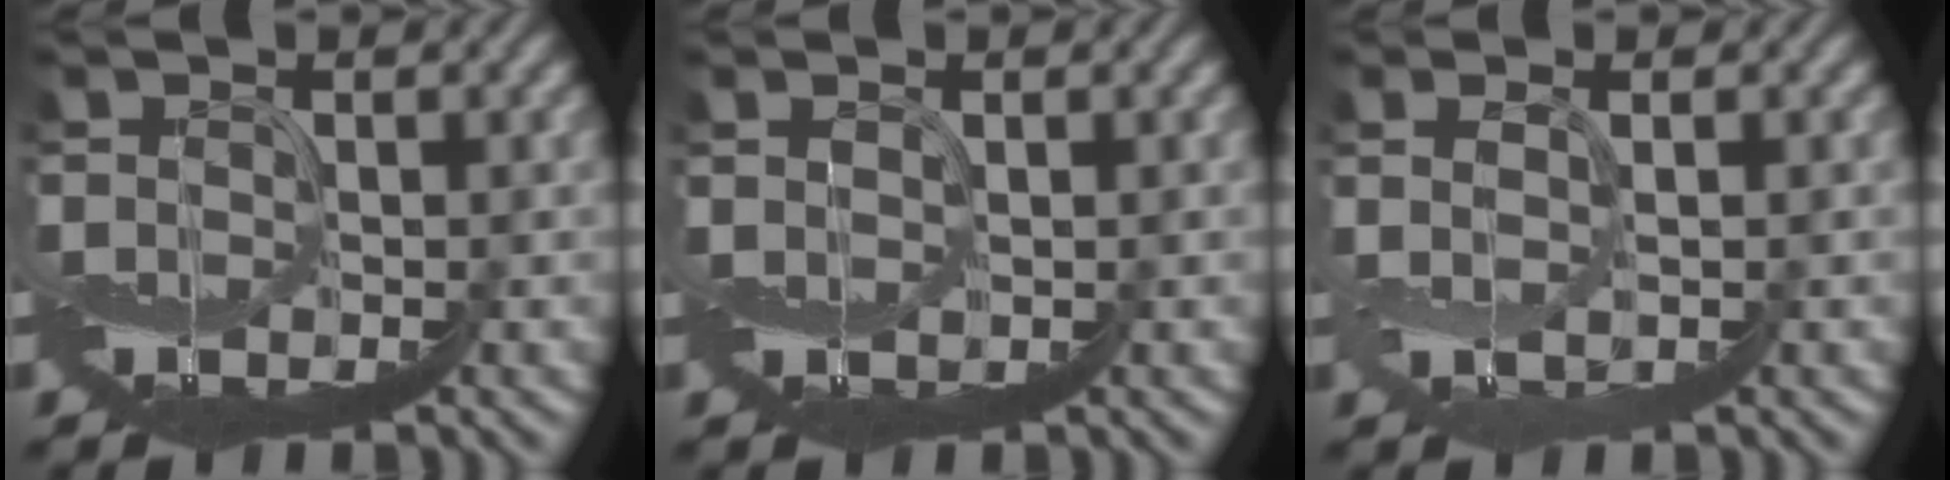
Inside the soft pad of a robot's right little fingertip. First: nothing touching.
{"total": 1.9, "force": [1.8, 0.3, 0.6], "torque": [-0.015, -0.010, 0.040]}
{"total": 3.0, "force": [2.4, -1.7, -0.1], "torque": [-0.018, 0.008, 0.049]}